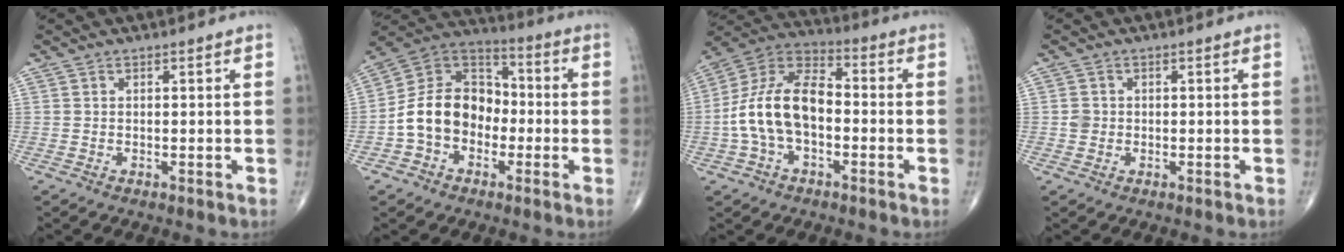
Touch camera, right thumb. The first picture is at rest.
{"total": 14.3, "force": [-2.8, 10.9, 8.8], "torque": [-0.126, 0.049, -0.063]}
{"total": 14.6, "force": [-2.2, 8.6, 11.6], "torque": [-0.223, 0.044, -0.047]}
{"total": 1.7, "force": [-0.1, 1.6, 0.6], "torque": [-0.005, 0.004, -0.002]}